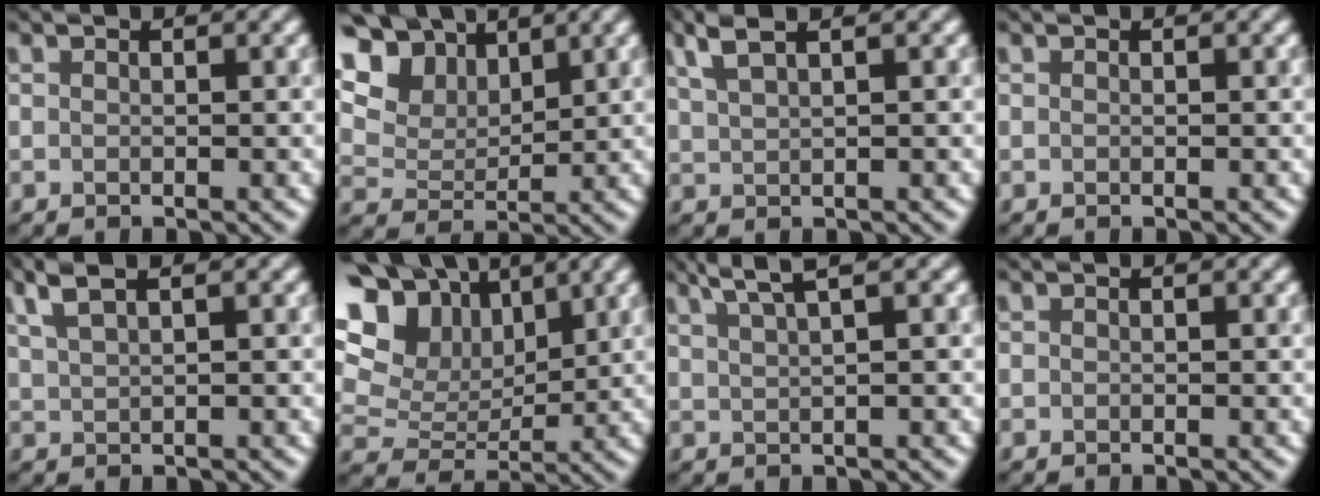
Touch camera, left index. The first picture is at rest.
{"total": 9.6, "force": [6.5, 5.7, 4.3], "torque": [-0.110, 0.011, 0.112]}
{"total": 2.7, "force": [2.0, 0.5, 1.8], "torque": [-0.028, 0.012, 0.039]}
{"total": 0.0}
{"total": 2.6, "force": [1.9, 0.5, 1.7], "torque": [-0.029, 0.012, 0.039]}
{"total": 14.3, "force": [6.4, 10.4, 7.3], "torque": [-0.173, 0.040, 0.111]}
{"total": 3.1, "force": [2.4, 0.2, 1.9], "torque": [-0.023, 0.012, 0.041]}
{"total": 0.0}